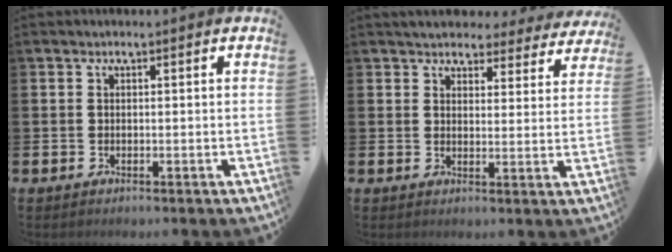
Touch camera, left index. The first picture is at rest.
{"total": 4.2, "force": [4.0, 1.3, 0.2], "torque": [-0.010, -0.029, 0.068]}